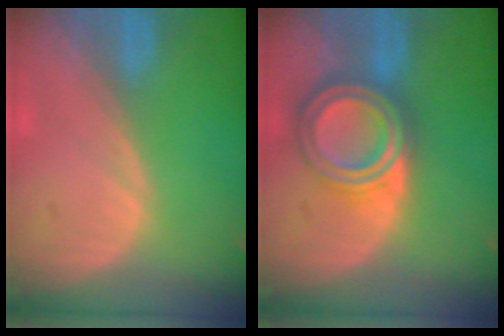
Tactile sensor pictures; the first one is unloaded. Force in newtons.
{"total": 7.7, "press": 7.7, "slide": 0.5}